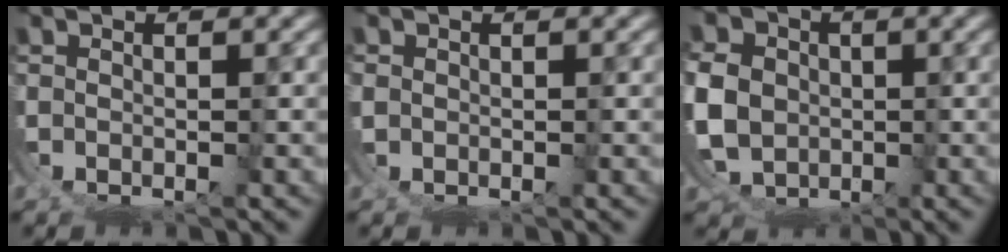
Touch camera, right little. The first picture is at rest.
{"total": 0.0}
{"total": 8.0, "force": [-0.2, 6.9, 4.0], "torque": [-0.104, -0.042, 0.014]}